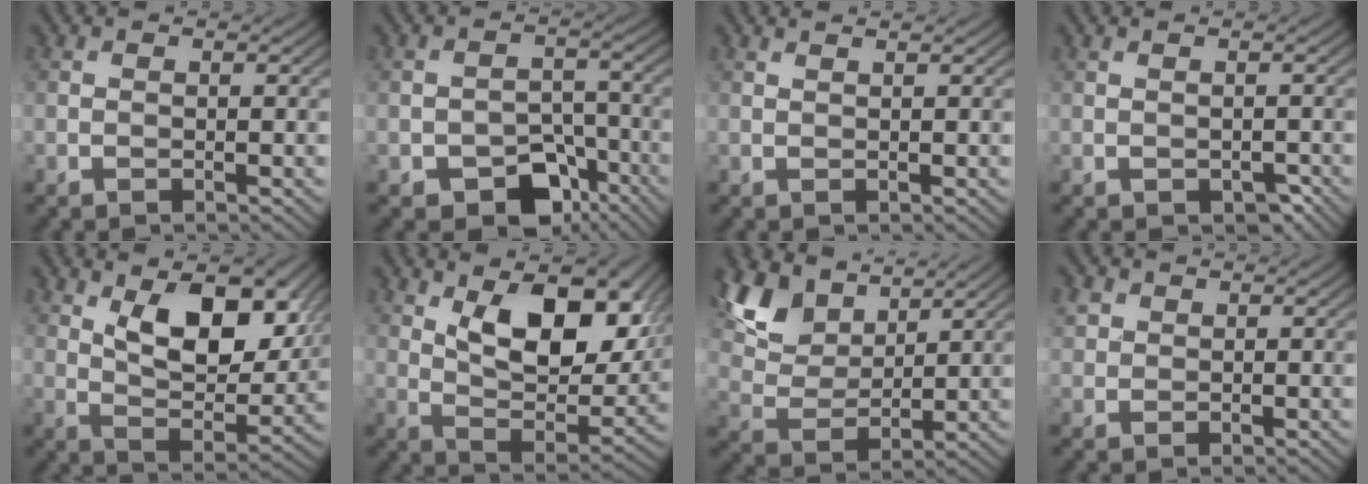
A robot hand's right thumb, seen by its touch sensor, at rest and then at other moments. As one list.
[{"total": 7.5, "force": [-4.4, 4.7, 3.7], "torque": [-0.056, -0.007, -0.073]}, {"total": 0.7, "force": [0.6, -0.2, 0.3], "torque": [-0.010, 0.001, 0.009]}, {"total": 1.5, "force": [-0.8, 0.7, 1.0], "torque": [-0.020, -0.006, -0.007]}, {"total": 12.1, "force": [5.0, 5.9, 9.3], "torque": [-0.150, -0.012, 0.080]}, {"total": 14.2, "force": [5.8, 6.8, 11.0], "torque": [-0.174, -0.007, 0.093]}, {"total": 10.3, "force": [6.5, 5.4, 5.9], "torque": [-0.154, 0.014, 0.127]}, {"total": 2.0, "force": [0.9, 1.7, 0.7], "torque": [-0.023, 0.002, 0.019]}]